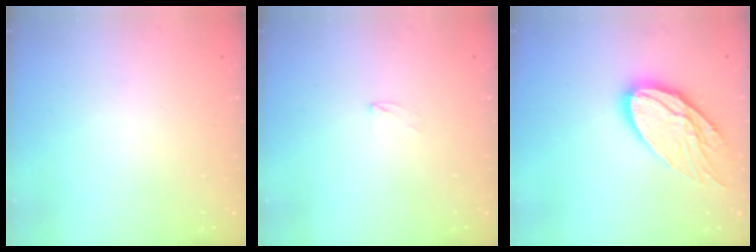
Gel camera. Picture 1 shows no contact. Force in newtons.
{"total": 2.2, "press": 2.2, "slide": 0.2}
{"total": 16.2, "press": 16.1, "slide": 1.3}